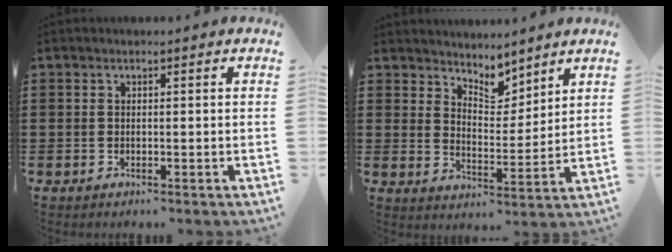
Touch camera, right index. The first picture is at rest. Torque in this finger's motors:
{"motor_torque": [-0.21, 0.72, 0.12, -0.01]}